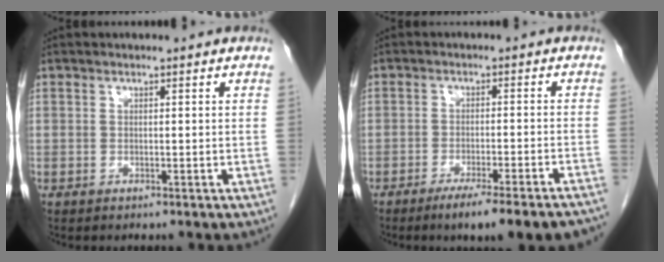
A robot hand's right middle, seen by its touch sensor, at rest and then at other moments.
{"total": 13.3, "force": [-10.9, 0.5, 7.6], "torque": [-0.067, -0.013, -0.149]}